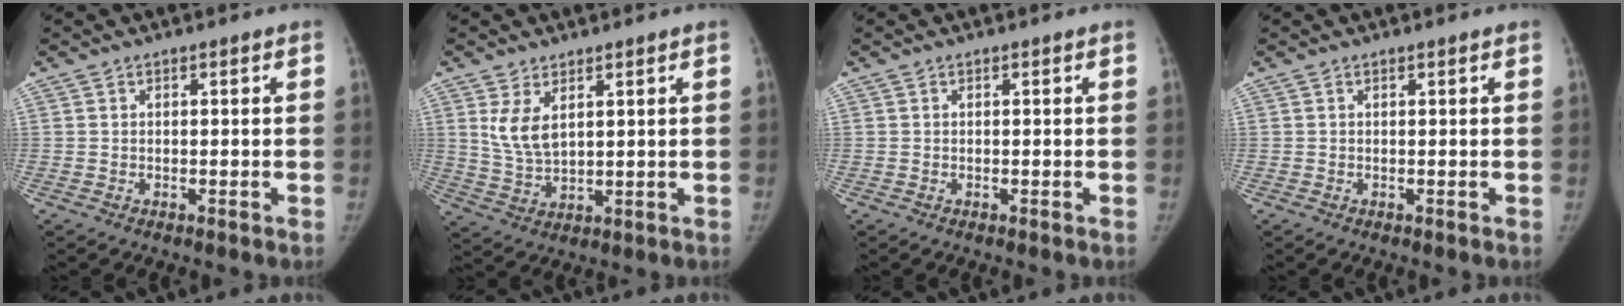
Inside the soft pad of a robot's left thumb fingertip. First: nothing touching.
{"total": 6.2, "force": [2.7, 3.2, 4.6], "torque": [-0.079, -0.015, 0.065]}
{"total": 0.0}
{"total": 0.0}